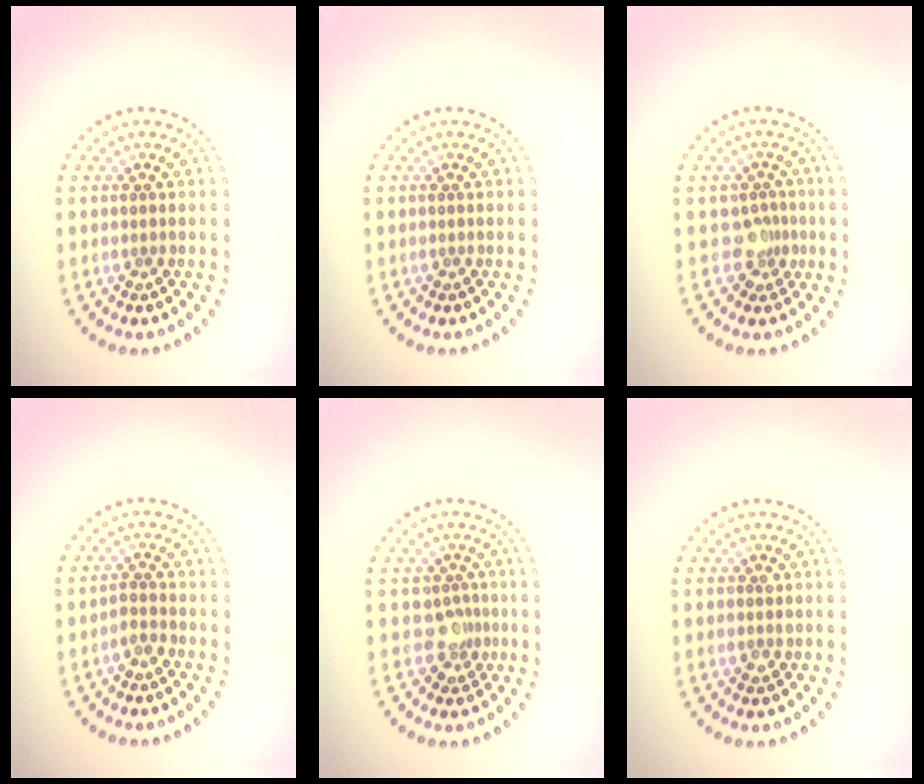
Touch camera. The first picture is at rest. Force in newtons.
{"total": 0.0}
{"total": 2.1, "press": 1.5, "slide": 1.5}
{"total": 1.4, "press": 1.1, "slide": 0.9}
{"total": 2.2, "press": 1.6, "slide": 1.4}
{"total": 1.2, "press": 1.1, "slide": 0.3}